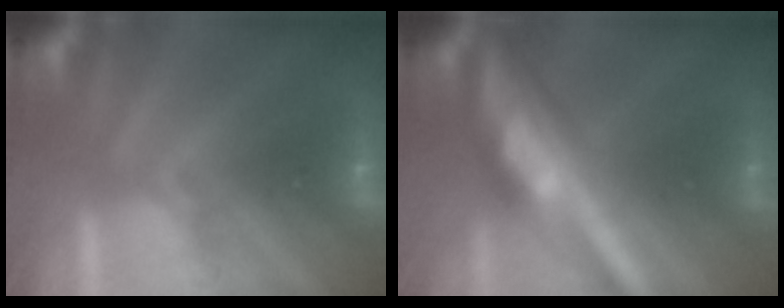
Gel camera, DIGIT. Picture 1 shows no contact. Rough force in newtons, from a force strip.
{"total": 7.0}